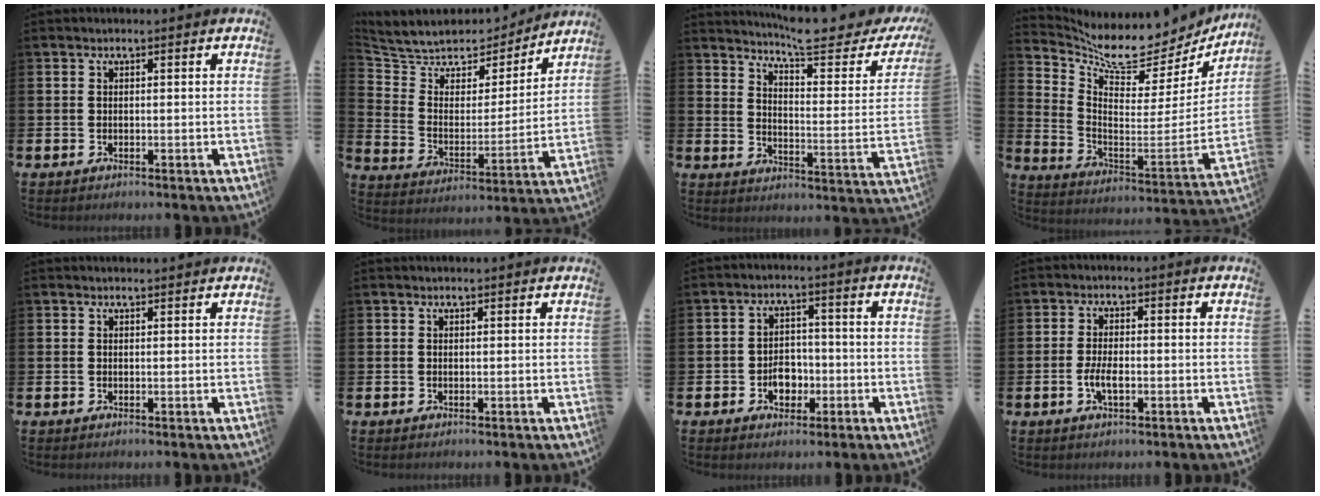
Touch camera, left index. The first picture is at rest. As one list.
[{"total": 7.0, "force": [6.3, 2.8, 0.6], "torque": [-0.061, -0.050, 0.109]}, {"total": 7.7, "force": [6.9, 0.6, 3.4], "torque": [-0.075, -0.053, 0.113]}, {"total": 8.9, "force": [8.2, 2.4, 2.5], "torque": [-0.078, -0.081, 0.134]}, {"total": 0.9, "force": [0.9, 0.1, 0.0], "torque": [0.006, -0.002, 0.015]}, {"total": 0.6, "force": [0.6, -0.1, 0.0], "torque": [0.007, -0.004, 0.010]}, {"total": 3.9, "force": [-1.3, 3.0, 2.1], "torque": [-0.028, 0.000, -0.031]}, {"total": 3.0, "force": [-0.8, 1.2, 2.6], "torque": [-0.063, 0.002, -0.015]}]